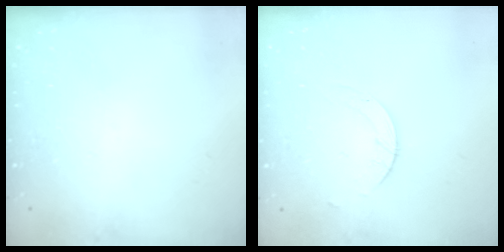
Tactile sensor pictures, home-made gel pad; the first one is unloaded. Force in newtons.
{"total": 3.6, "press": 3.6, "slide": 0.2}